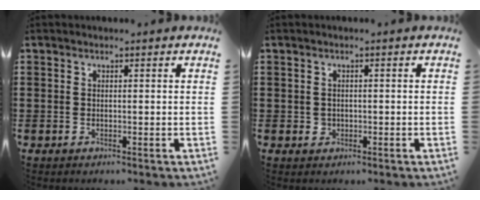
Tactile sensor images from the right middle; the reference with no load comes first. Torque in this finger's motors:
{"motor_torque": [0.21, -0.18, 0.00, 0.00]}